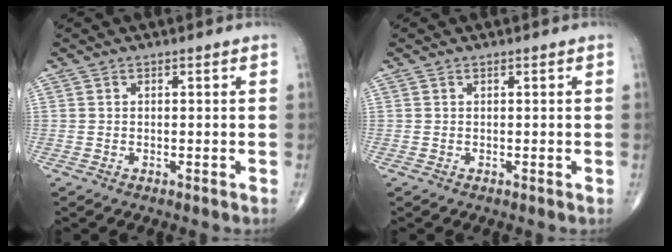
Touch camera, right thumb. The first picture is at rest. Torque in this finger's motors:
{"motor_torque": [-0.24, -0.09, 0.05, 0.57, 0.00]}